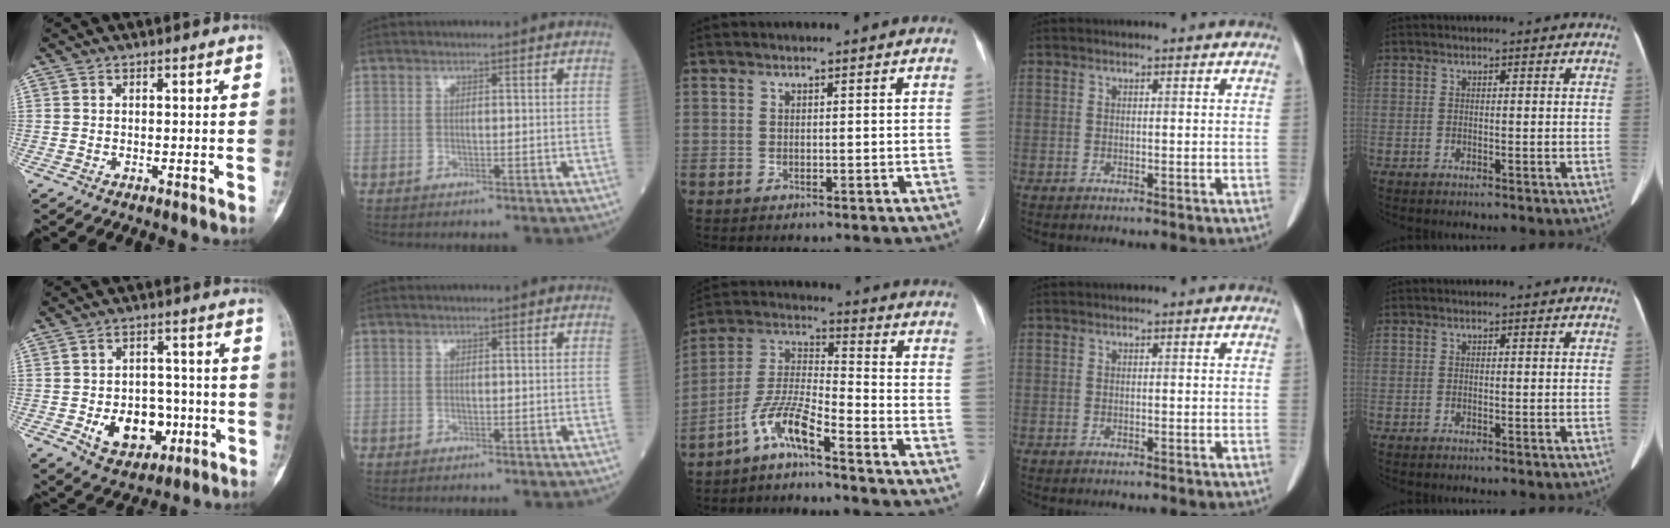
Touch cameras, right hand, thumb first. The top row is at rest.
{"thumb": {"total": 11.5, "force": [-3.1, 8.2, 7.4], "torque": [-0.069, 0.020, -0.037]}, "middle": {"total": 8.0, "force": [-5.8, 0.4, 5.4], "torque": [-0.125, 0.006, -0.117]}}